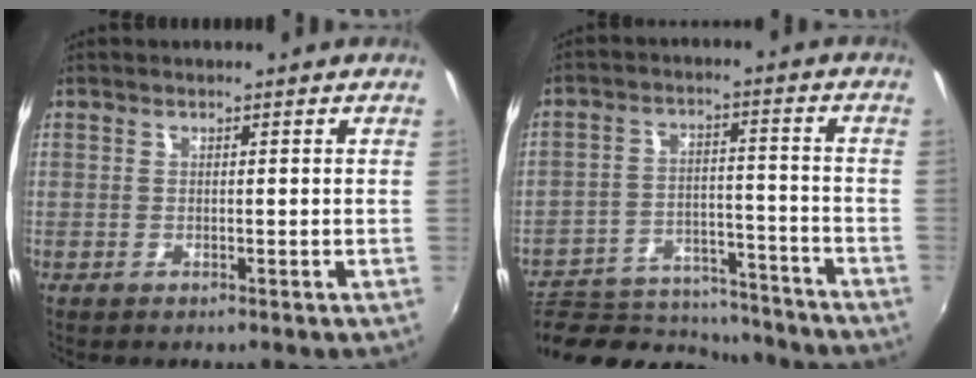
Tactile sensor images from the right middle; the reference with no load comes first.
{"total": 16.9, "force": [-15.0, 6.4, 4.3], "torque": [-0.100, 0.020, -0.211]}